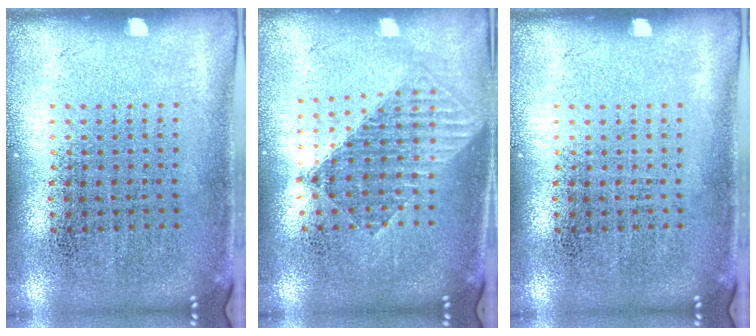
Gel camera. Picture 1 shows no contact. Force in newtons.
{"total": 1.5, "press": 1.3, "slide": 0.7}
{"total": 0.0}